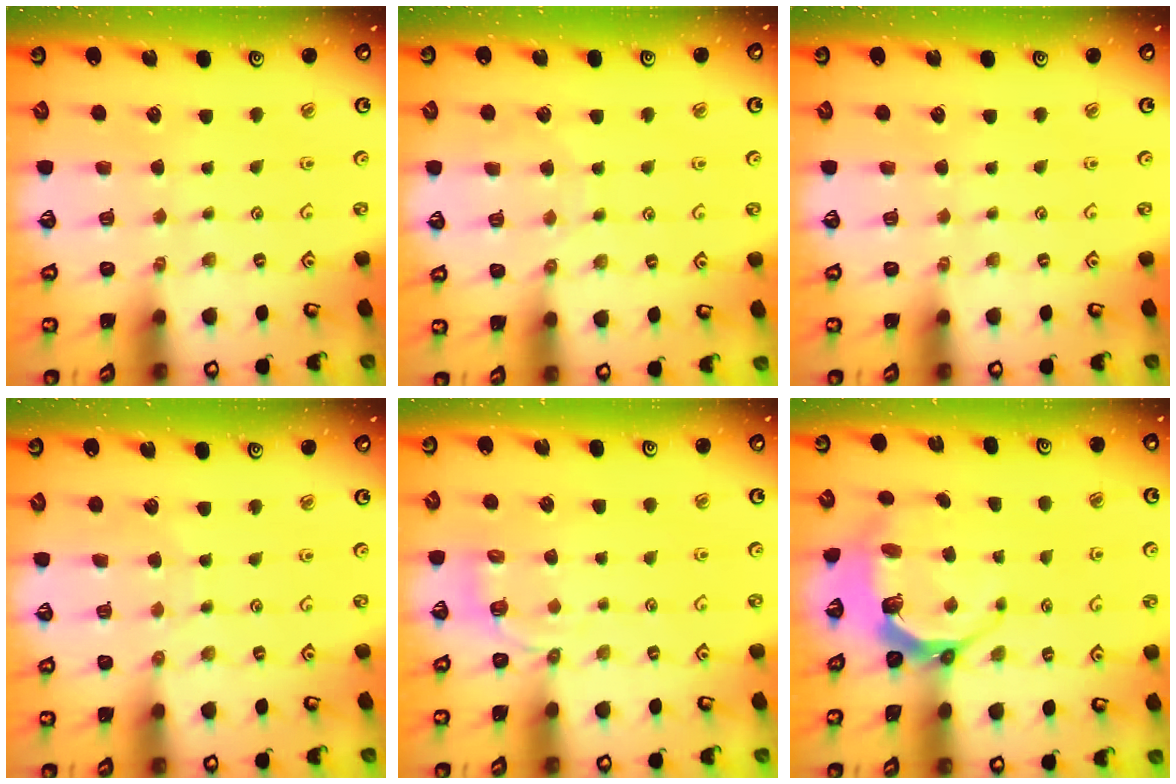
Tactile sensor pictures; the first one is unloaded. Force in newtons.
{"total": 6.3, "press": 6.2, "slide": 0.6}
{"total": 0.0}
{"total": 4.4, "press": 4.3, "slide": 0.4}
{"total": 3.8, "press": 3.2, "slide": 2.1}
{"total": 8.1, "press": 6.9, "slide": 4.3}